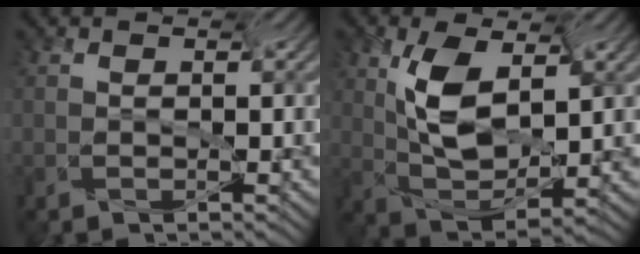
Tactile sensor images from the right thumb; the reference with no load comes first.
{"total": 7.4, "force": [-0.5, 4.4, 5.9], "torque": [-0.124, 0.007, 0.006]}